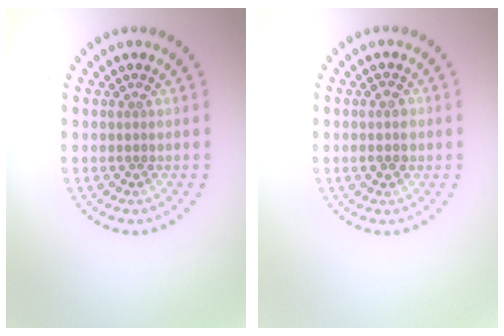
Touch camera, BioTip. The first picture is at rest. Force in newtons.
{"total": 1.6, "press": 1.6, "slide": 0.1}